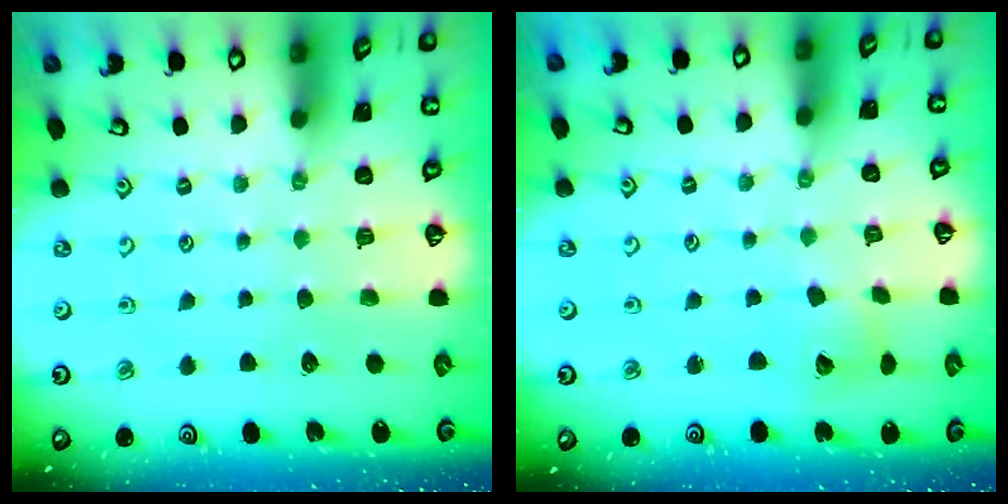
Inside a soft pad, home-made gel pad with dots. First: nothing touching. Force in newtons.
{"total": 6.1, "press": 6.0, "slide": 0.7}